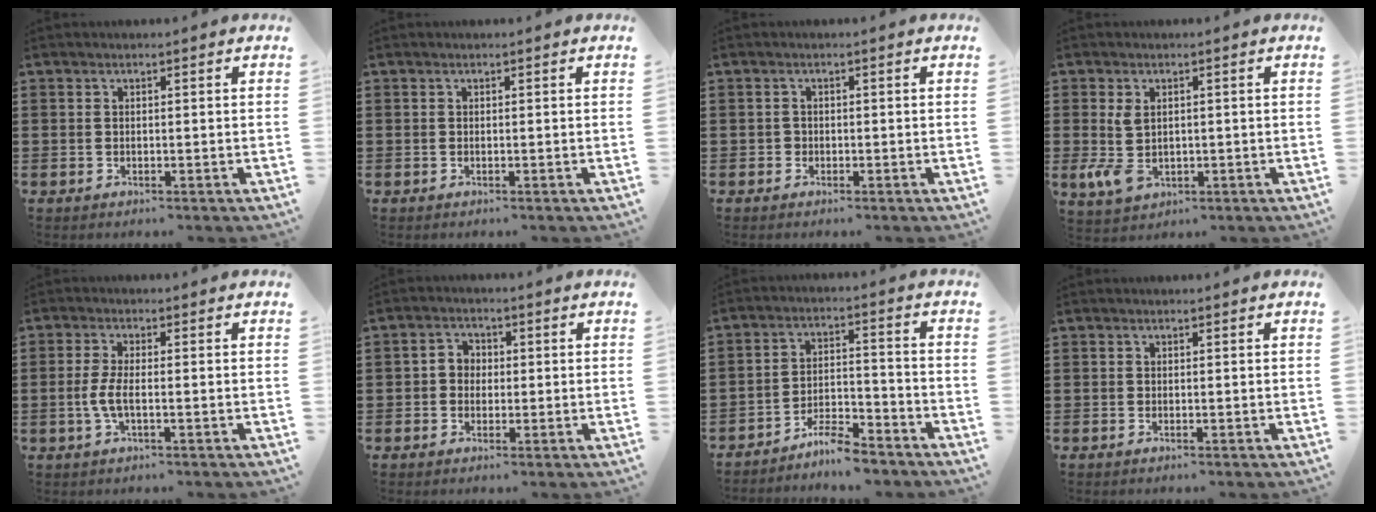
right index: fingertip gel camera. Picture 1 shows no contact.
{"total": 0.0}
{"total": 0.8, "force": [-0.3, 0.7, 0.2], "torque": [-0.006, 0.002, -0.007]}
{"total": 5.1, "force": [-0.1, 3.1, 4.0], "torque": [-0.112, -0.007, -0.008]}
{"total": 3.9, "force": [-1.0, 1.1, 3.6], "torque": [-0.091, -0.008, -0.027]}
{"total": 2.5, "force": [-0.6, 2.2, 1.0], "torque": [-0.028, 0.010, -0.014]}
{"total": 5.8, "force": [-5.4, 0.8, 2.0], "torque": [-0.042, 0.007, -0.106]}
{"total": 0.0}